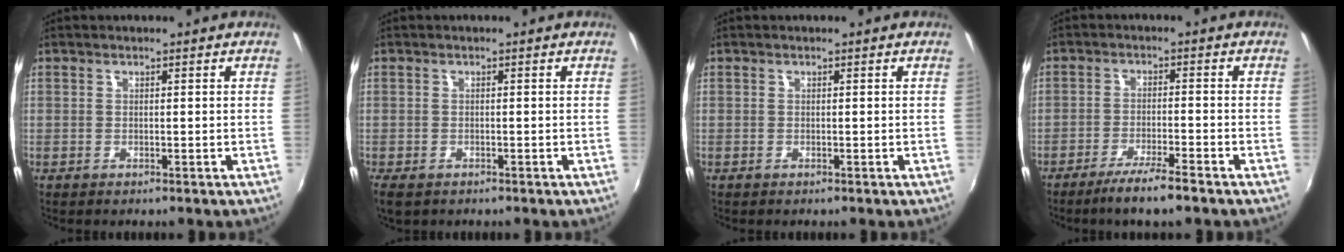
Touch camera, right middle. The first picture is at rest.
{"total": 3.6, "force": [-2.3, 1.8, 2.1], "torque": [-0.047, -0.014, -0.037]}
{"total": 0.0}
{"total": 6.4, "force": [-4.8, 0.0, 4.2], "torque": [-0.094, -0.003, -0.083]}